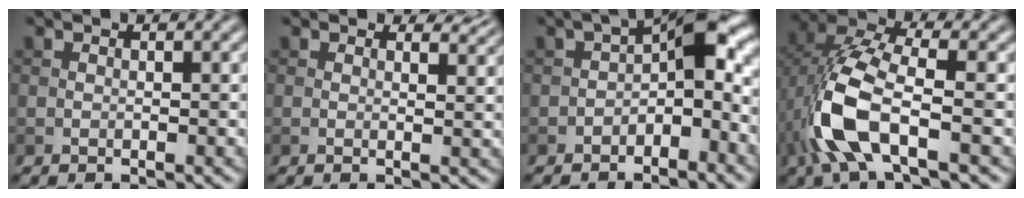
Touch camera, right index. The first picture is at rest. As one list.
[{"total": 1.9, "force": [1.6, 0.5, 1.0], "torque": [-0.018, -0.009, 0.013]}, {"total": 5.6, "force": [-1.6, 2.5, 4.7], "torque": [-0.056, 0.021, -0.039]}, {"total": 8.9, "force": [-2.8, 4.0, 7.4], "torque": [-0.172, 0.006, -0.062]}]